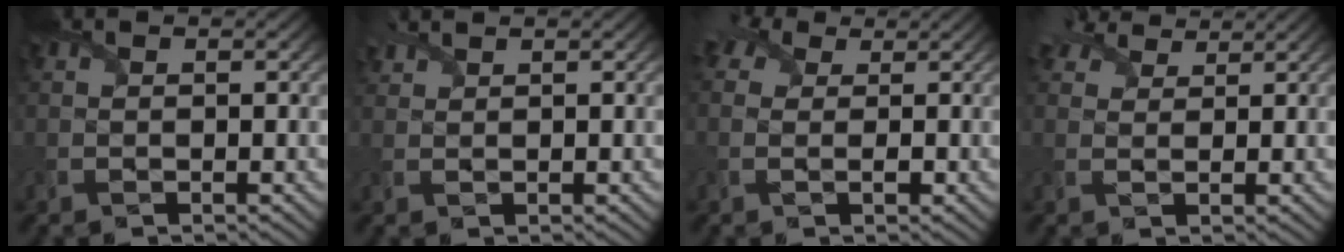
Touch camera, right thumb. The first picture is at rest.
{"total": 1.6, "force": [1.5, 0.3, 0.4], "torque": [-0.017, 0.007, 0.037]}
{"total": 4.6, "force": [0.8, 3.4, 3.0], "torque": [-0.065, 0.009, 0.008]}
{"total": 3.6, "force": [3.0, 1.7, 1.2], "torque": [-0.030, 0.009, 0.051]}